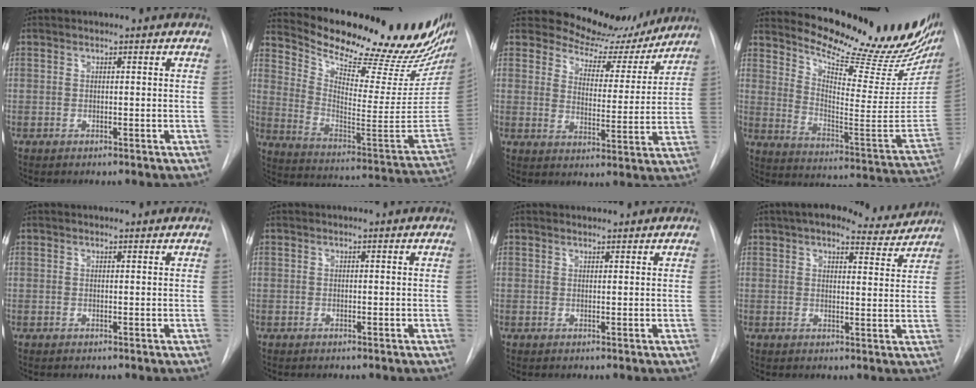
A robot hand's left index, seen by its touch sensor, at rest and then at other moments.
{"total": 29.0, "force": [24.9, 4.8, 14.0], "torque": [-0.220, -0.090, 0.333]}
{"total": 11.7, "force": [10.8, 4.1, 1.8], "torque": [-0.016, -0.016, 0.140]}
{"total": 24.8, "force": [21.6, 4.7, 11.3], "torque": [-0.170, -0.082, 0.284]}
{"total": 1.2, "force": [1.2, 0.1, 0.1], "torque": [-0.009, 0.008, 0.015]}
{"total": 0.0}
{"total": 1.2, "force": [1.2, 0.1, 0.0], "torque": [-0.009, 0.008, 0.024]}
{"total": 10.3, "force": [9.3, 2.3, 3.8], "torque": [-0.043, 0.001, 0.114]}